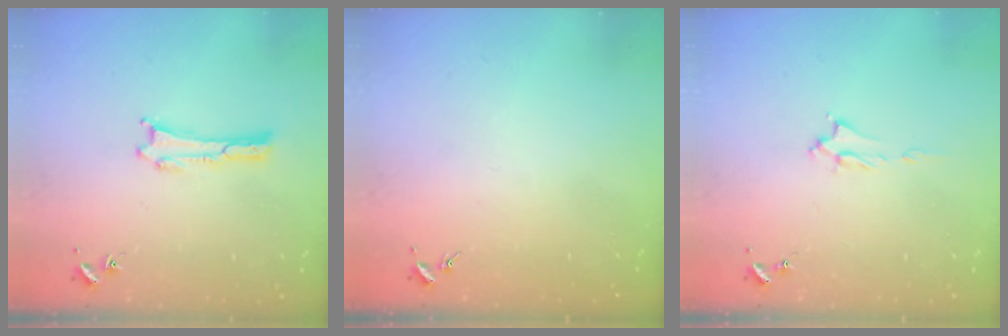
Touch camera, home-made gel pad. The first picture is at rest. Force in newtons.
{"total": 0.0}
{"total": 1.6, "press": 1.6, "slide": 0.2}